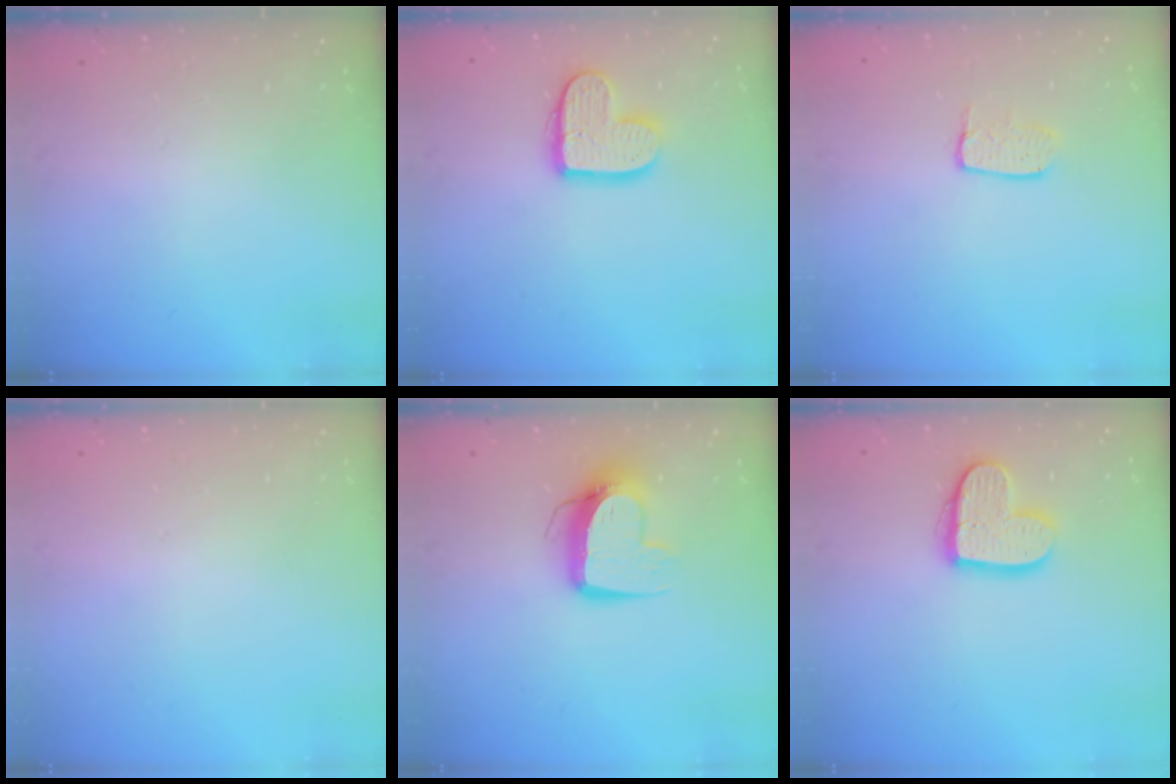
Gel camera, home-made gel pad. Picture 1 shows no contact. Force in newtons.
{"total": 12.6, "press": 12.6, "slide": 0.9}
{"total": 5.5, "press": 5.5, "slide": 0.3}
{"total": 0.5, "press": 0.5, "slide": 0.1}
{"total": 10.2, "press": 10.1, "slide": 1.1}
{"total": 14.5, "press": 14.5, "slide": 1.0}